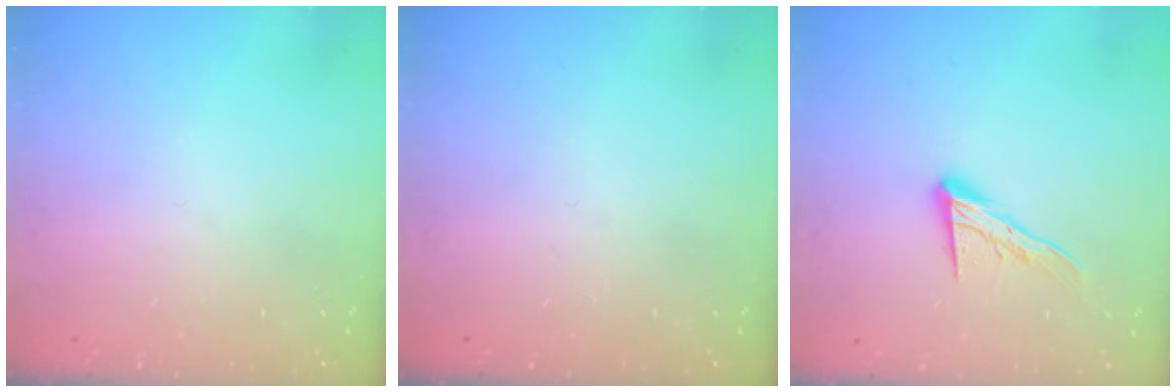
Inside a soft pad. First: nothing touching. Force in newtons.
{"total": 0.0}
{"total": 12.0, "press": 12.0, "slide": 1.0}